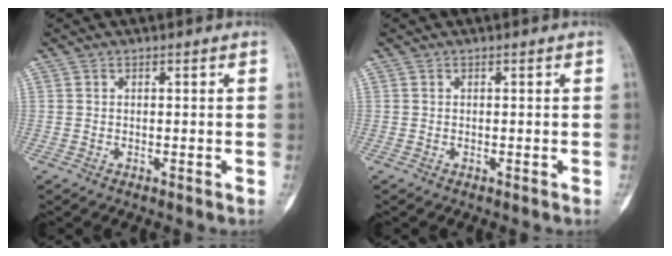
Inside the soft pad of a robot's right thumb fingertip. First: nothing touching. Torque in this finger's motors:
{"motor_torque": [0.00, 0.01, 0.00, 0.00, 0.00]}